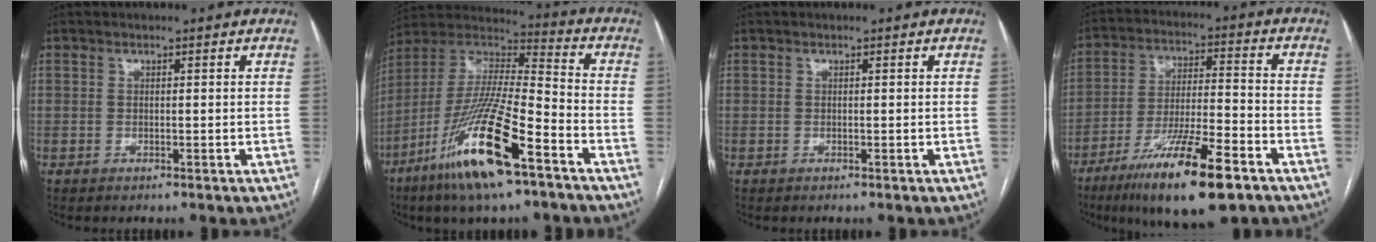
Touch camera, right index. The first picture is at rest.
{"total": 20.3, "force": [-10.8, 2.6, 17.0], "torque": [-0.366, -0.043, -0.202]}
{"total": 0.0}
{"total": 16.5, "force": [-10.1, 2.1, 12.9], "torque": [-0.228, -0.031, -0.175]}